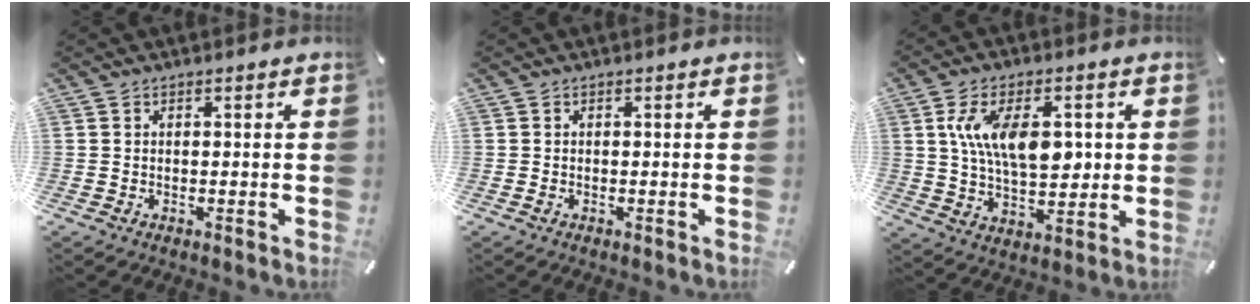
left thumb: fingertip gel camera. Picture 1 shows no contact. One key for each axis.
{"total": 0.5, "fx": -0.2, "fy": 0.2, "fz": 0.4, "tx": -0.007, "ty": -0.002, "tz": -0.004}
{"total": 14.3, "fx": 2.7, "fy": 7.8, "fz": 11.7, "tx": -0.215, "ty": -0.006, "tz": 0.042}